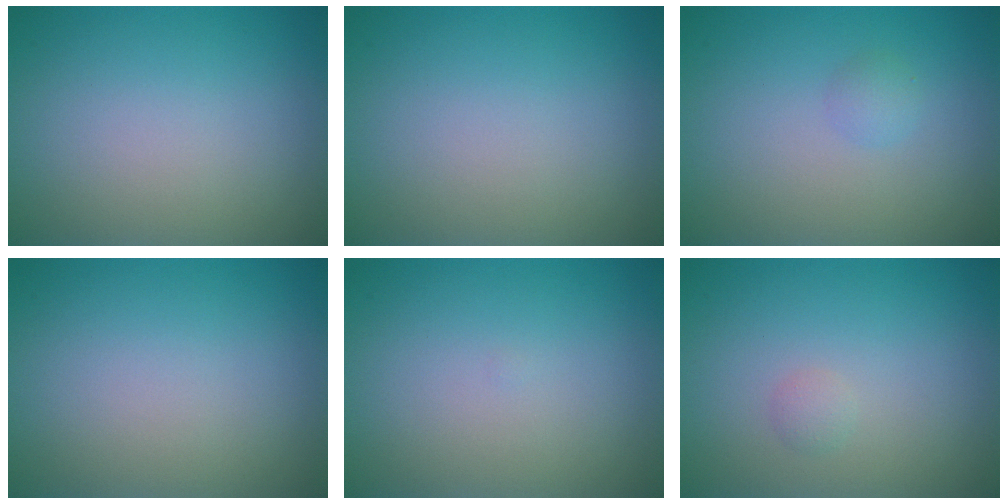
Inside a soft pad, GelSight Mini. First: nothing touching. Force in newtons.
{"total": 0.0}
{"total": 1.0, "press": 1.0, "slide": 0.1}
{"total": 0.0}
{"total": 0.0}
{"total": 0.7, "press": 0.7, "slide": 0.0}